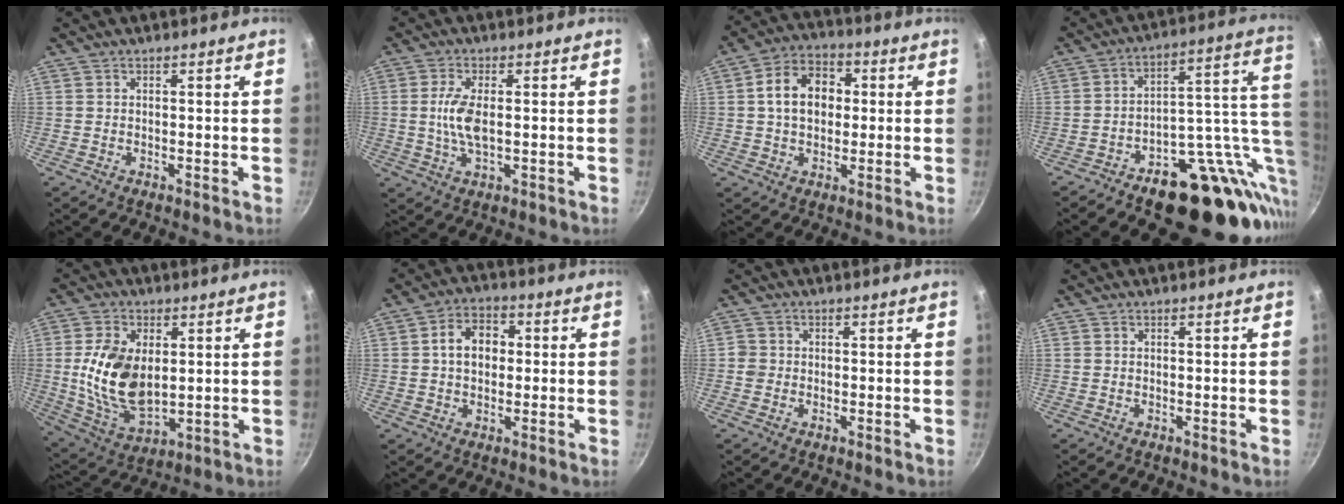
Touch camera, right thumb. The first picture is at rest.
{"total": 6.4, "force": [0.2, 2.7, 5.8], "torque": [-0.124, -0.001, 0.001]}
{"total": 10.8, "force": [1.1, 7.9, 7.3], "torque": [-0.089, 0.023, 0.006]}
{"total": 22.9, "force": [-5.7, 13.1, 17.9], "torque": [-0.176, 0.036, -0.072]}
{"total": 15.0, "force": [1.5, 9.1, 11.8], "torque": [-0.208, -0.017, 0.039]}
{"total": 7.7, "force": [0.7, 5.7, 5.1], "torque": [-0.057, 0.018, 0.001]}
{"total": 1.9, "force": [-0.5, 1.8, 0.5], "torque": [-0.001, 0.009, -0.011]}
{"total": 0.0}